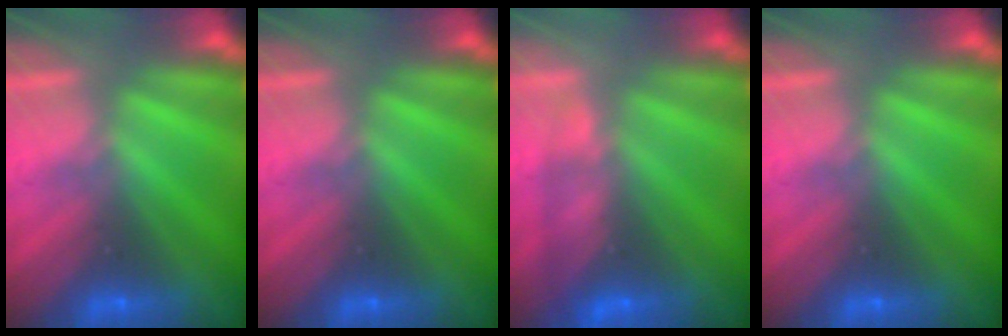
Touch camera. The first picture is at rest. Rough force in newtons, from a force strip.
{"total": 0.0}
{"total": 5.2}
{"total": 0.0}